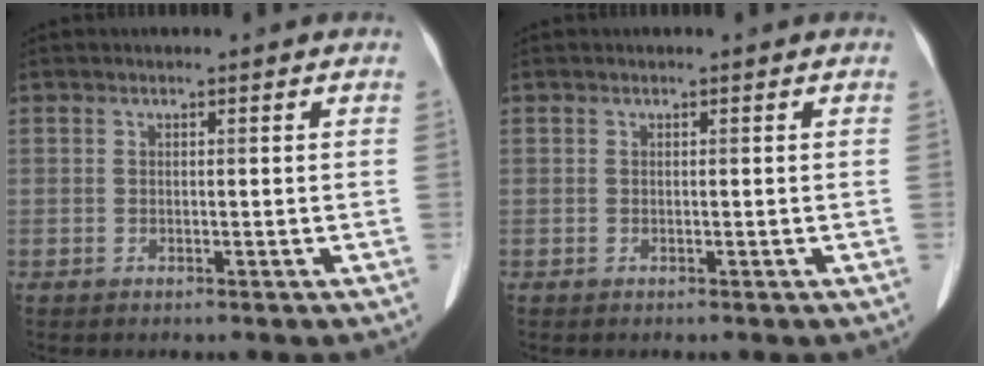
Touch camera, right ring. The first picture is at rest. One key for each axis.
{"total": 0.0}